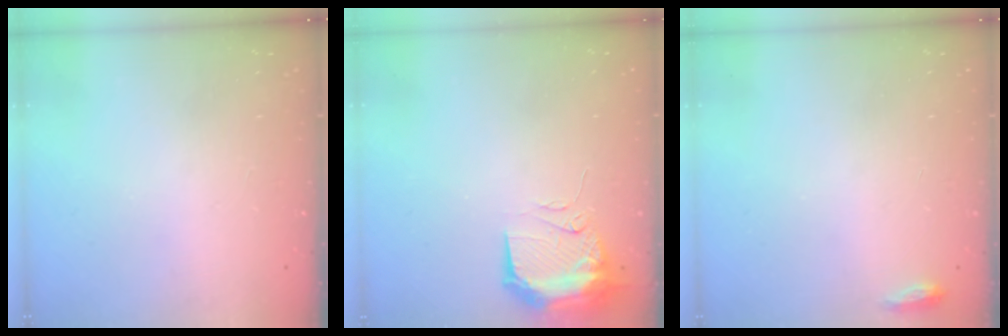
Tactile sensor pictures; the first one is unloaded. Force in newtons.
{"total": 11.5, "press": 11.3, "slide": 2.4}
{"total": 3.3, "press": 3.2, "slide": 1.1}